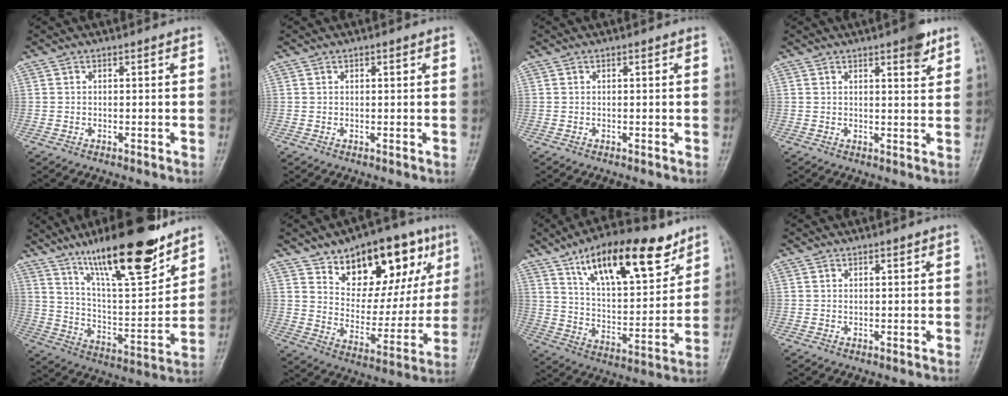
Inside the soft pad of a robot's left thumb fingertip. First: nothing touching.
{"total": 0.8, "force": [0.4, 0.3, 0.6], "torque": [-0.006, 0.001, 0.005]}
{"total": 0.0}
{"total": 4.6, "force": [2.9, 1.2, 3.4], "torque": [-0.038, -0.015, 0.035]}
{"total": 22.3, "force": [15.4, 5.6, 15.2], "torque": [-0.217, -0.071, 0.260]}
{"total": 20.6, "force": [10.9, 11.0, 13.6], "torque": [-0.135, -0.039, 0.170]}
{"total": 20.6, "force": [12.4, 8.0, 14.4], "torque": [-0.197, -0.049, 0.214]}
{"total": 0.8, "force": [0.5, 0.3, 0.5], "torque": [-0.008, -0.001, 0.009]}